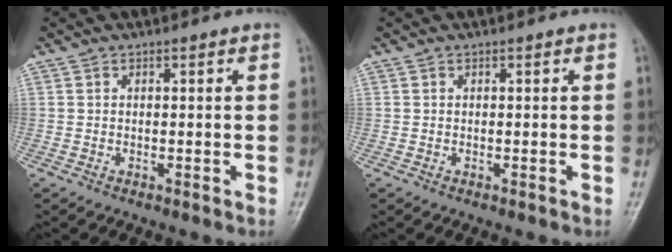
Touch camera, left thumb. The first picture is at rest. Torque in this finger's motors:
{"motor_torque": [-0.01, 0.01, -0.01, -0.01, 0.00]}